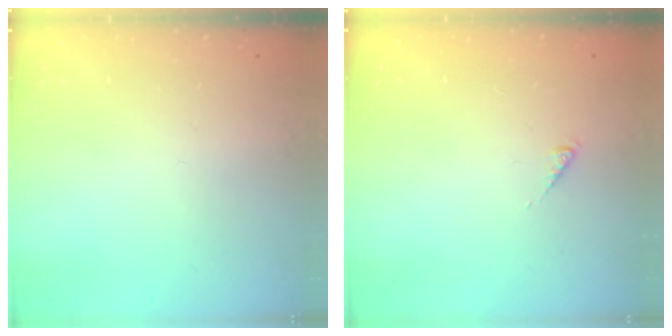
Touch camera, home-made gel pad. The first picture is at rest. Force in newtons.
{"total": 0.0}